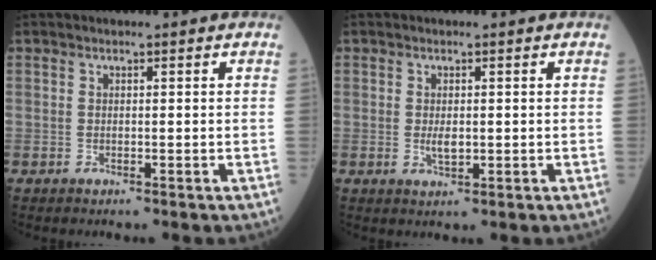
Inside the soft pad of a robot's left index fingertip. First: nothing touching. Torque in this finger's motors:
{"motor_torque": [0.51, -0.21, 0.22, 0.04]}